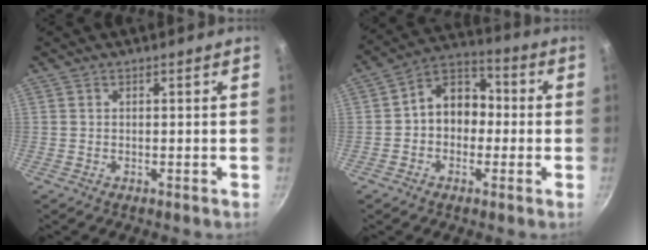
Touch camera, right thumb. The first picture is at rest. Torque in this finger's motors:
{"motor_torque": [-0.15, 0.54, 0.28, -0.08, 0.07]}